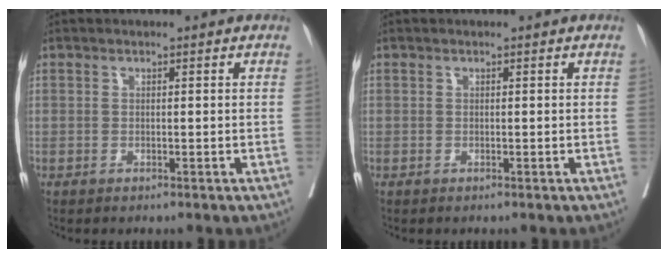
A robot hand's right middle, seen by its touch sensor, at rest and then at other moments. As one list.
[{"total": 0.0}]